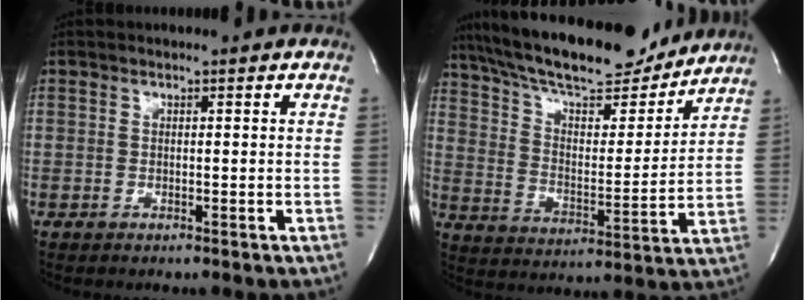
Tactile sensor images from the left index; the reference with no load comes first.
{"total": 22.4, "force": [19.1, 5.4, 10.4], "torque": [-0.189, 0.014, 0.299]}